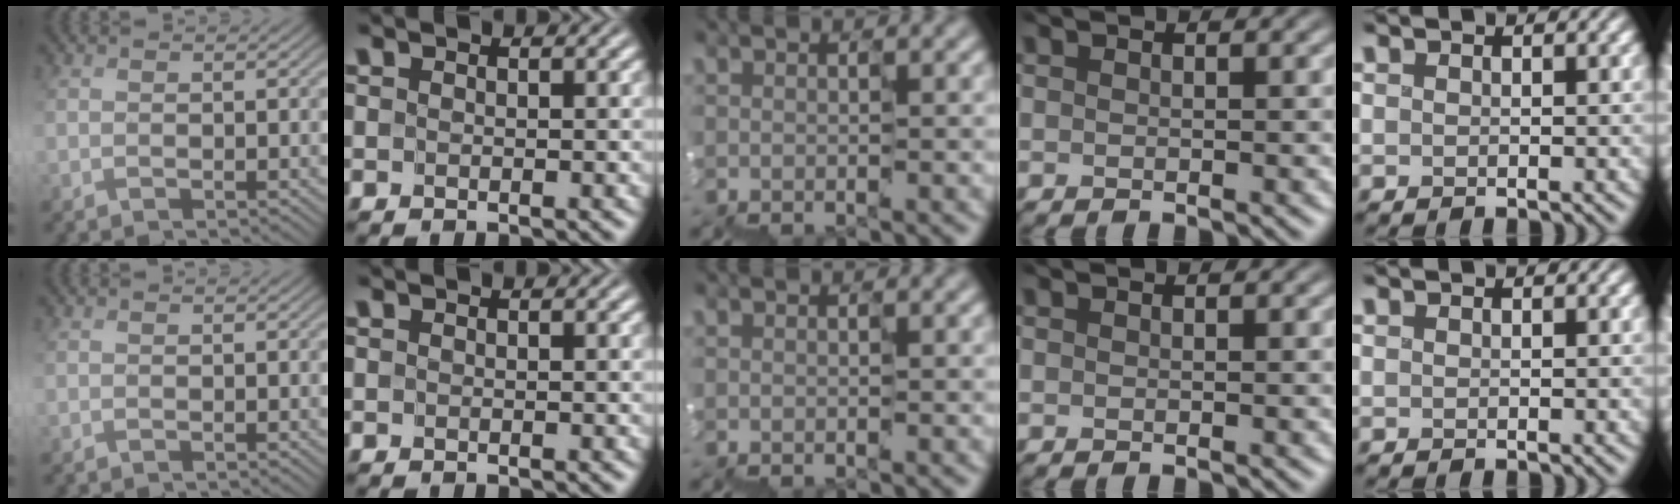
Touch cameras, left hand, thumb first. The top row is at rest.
{}